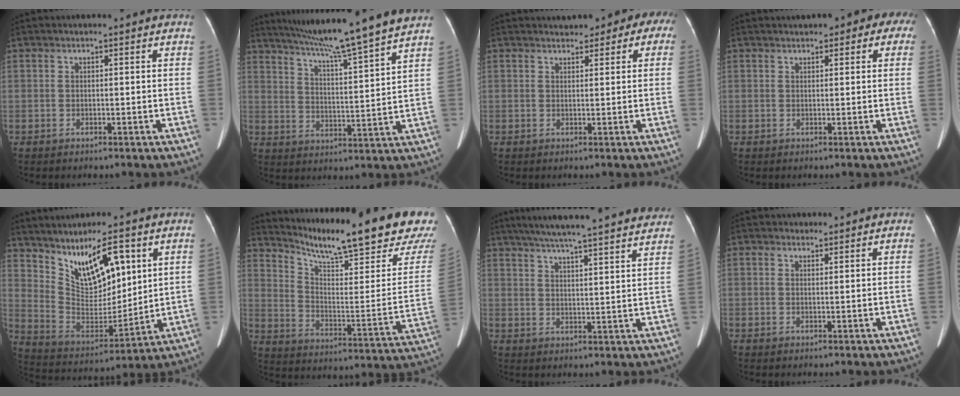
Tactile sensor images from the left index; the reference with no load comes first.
{"total": 16.1, "force": [13.8, -2.2, 7.9], "torque": [-0.130, -0.019, 0.196]}
{"total": 7.2, "force": [4.6, 4.1, 3.7], "torque": [-0.033, 0.031, 0.048]}
{"total": 6.2, "force": [3.4, 3.3, 4.0], "torque": [-0.031, 0.034, 0.036]}
{"total": 12.5, "force": [6.7, 4.4, 9.6], "torque": [-0.179, 0.005, 0.138]}
{"total": 23.2, "force": [19.9, 0.7, 12.0], "torque": [-0.196, -0.081, 0.268]}
{"total": 25.1, "force": [22.4, 1.1, 11.3], "torque": [-0.182, 0.007, 0.290]}
{"total": 0.8, "force": [0.6, 0.4, -0.1], "torque": [0.000, -0.001, 0.007]}